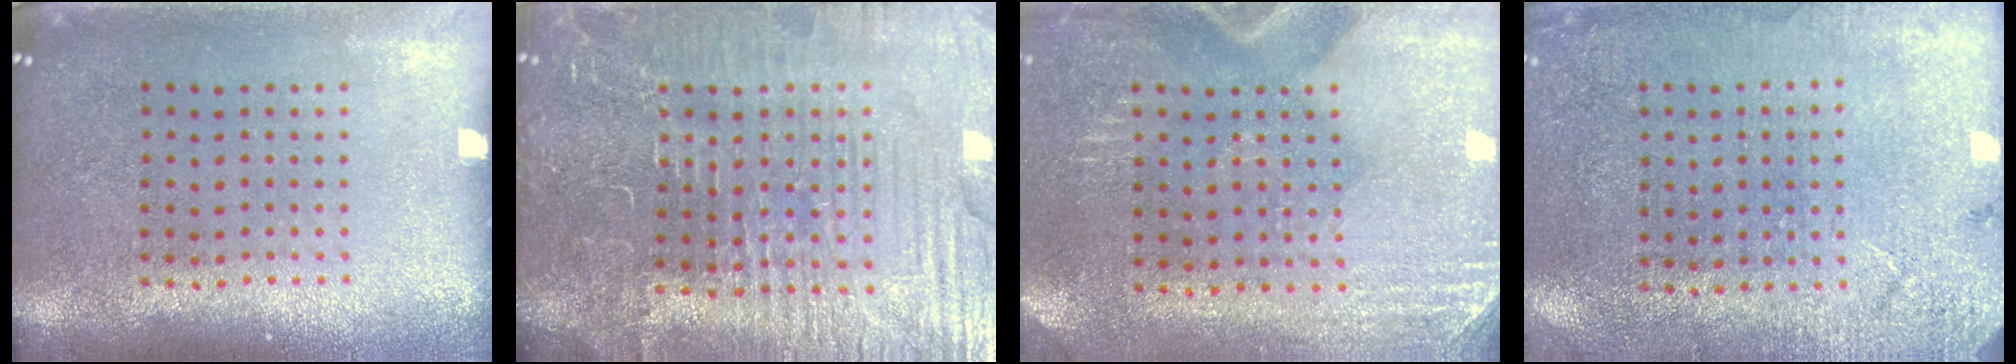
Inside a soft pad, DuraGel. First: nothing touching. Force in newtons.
{"total": 5.6, "press": 5.2, "slide": 2.3}
{"total": 2.9, "press": 2.5, "slide": 1.4}
{"total": 2.6, "press": 2.4, "slide": 1.1}